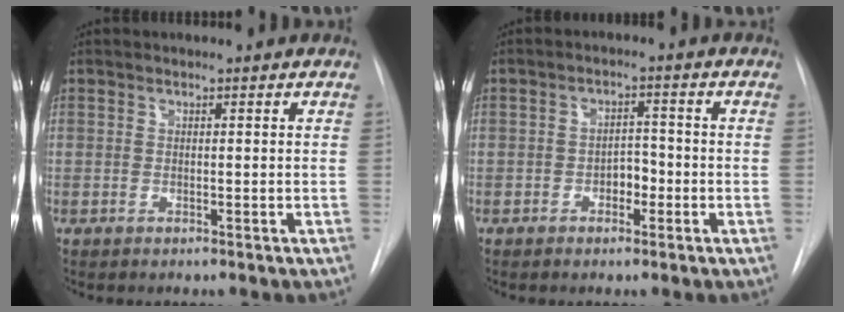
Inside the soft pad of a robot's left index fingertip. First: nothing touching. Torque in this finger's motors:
{"motor_torque": [0.41, 0.28, 0.04, 0.03]}